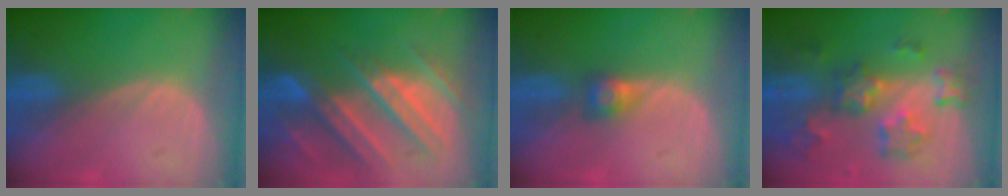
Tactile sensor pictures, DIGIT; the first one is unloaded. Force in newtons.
{"total": 11.2, "press": 9.9, "slide": 5.2}
{"total": 2.6, "press": 2.4, "slide": 1.0}
{"total": 9.2, "press": 8.1, "slide": 4.5}